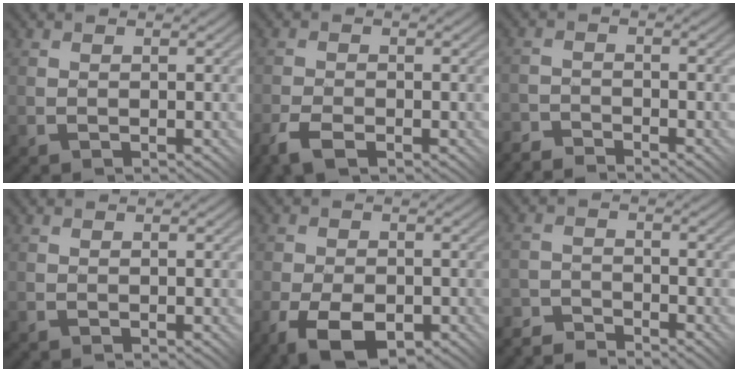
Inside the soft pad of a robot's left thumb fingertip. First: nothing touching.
{"total": 4.0, "force": [-2.5, 1.7, 2.7], "torque": [-0.054, -0.002, -0.049]}
{"total": 3.1, "force": [-3.0, 0.4, 0.2], "torque": [0.000, 0.005, -0.064]}
{"total": 0.0}
{"total": 7.6, "force": [-3.7, 4.1, 5.3], "torque": [-0.104, -0.011, -0.058]}
{"total": 3.9, "force": [-3.8, 0.6, 0.3], "torque": [0.002, 0.006, -0.082]}